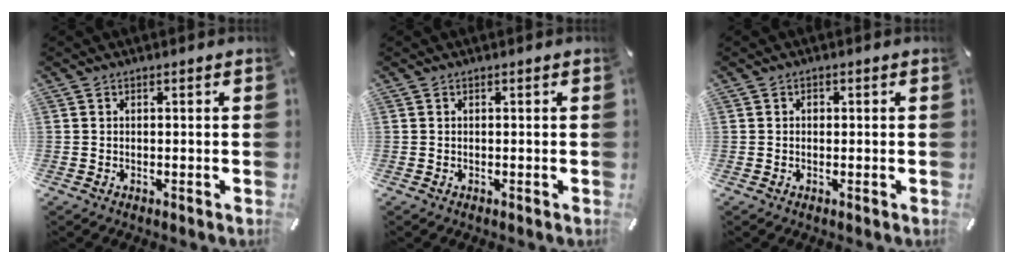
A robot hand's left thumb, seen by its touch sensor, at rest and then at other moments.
{"total": 0.0}
{"total": 0.9, "force": [0.0, 0.8, 0.5], "torque": [-0.010, 0.005, -0.002]}